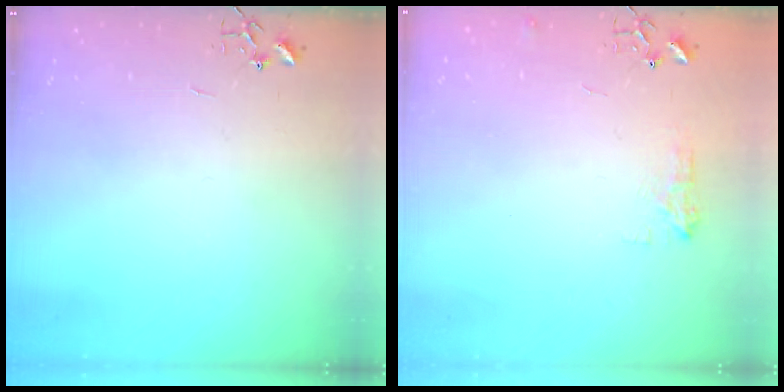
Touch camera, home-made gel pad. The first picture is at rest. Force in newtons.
{"total": 7.4, "press": 7.4, "slide": 0.5}